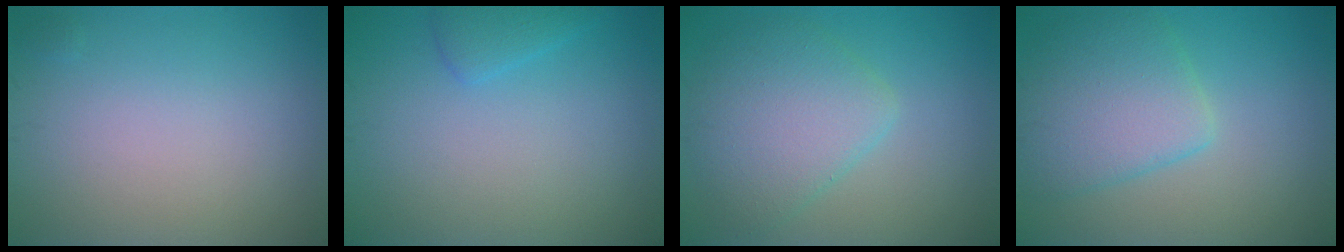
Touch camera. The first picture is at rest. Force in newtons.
{"total": 1.6, "press": 1.6, "slide": 0.1}
{"total": 5.2, "press": 5.2, "slide": 0.3}
{"total": 5.3, "press": 5.3, "slide": 0.3}